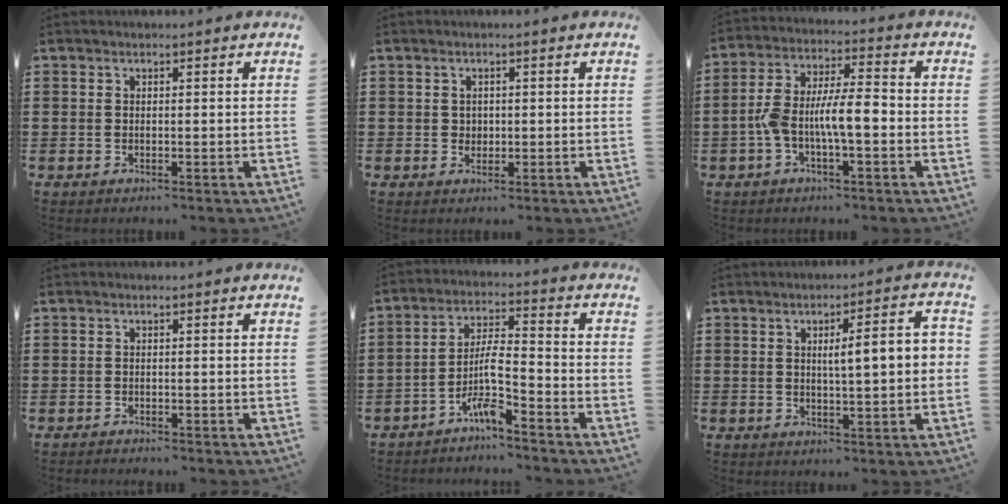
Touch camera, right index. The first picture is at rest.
{"total": 1.2, "force": [0.2, 1.2, 0.4], "torque": [-0.011, 0.007, 0.004]}
{"total": 8.4, "force": [-2.0, 2.8, 7.6], "torque": [-0.159, 0.003, -0.043]}
{"total": 0.8, "force": [-0.8, 0.0, -0.1], "torque": [0.000, 0.001, -0.017]}
{"total": 6.9, "force": [-4.2, 1.4, 5.3], "torque": [-0.114, 0.000, -0.085]}
{"total": 5.6, "force": [0.5, 0.8, 5.5], "torque": [-0.092, -0.001, 0.002]}